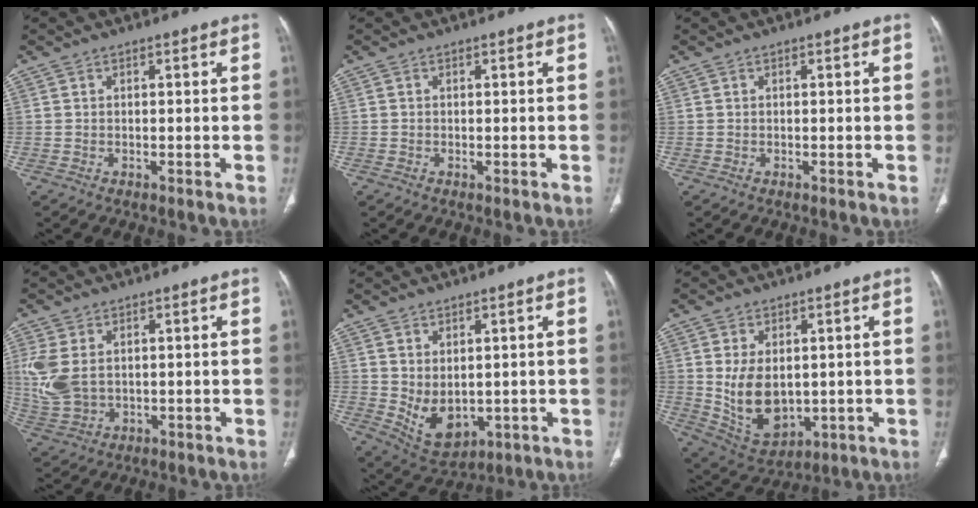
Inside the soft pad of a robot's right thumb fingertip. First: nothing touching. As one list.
[{"total": 0.0}, {"total": 0.0}, {"total": 8.9, "force": [1.6, 6.0, 6.4], "torque": [-0.159, -0.003, 0.048]}, {"total": 8.0, "force": [0.0, 5.1, 6.1], "torque": [-0.089, -0.009, 0.030]}, {"total": 11.2, "force": [0.4, 7.4, 8.4], "torque": [-0.129, -0.011, 0.036]}]